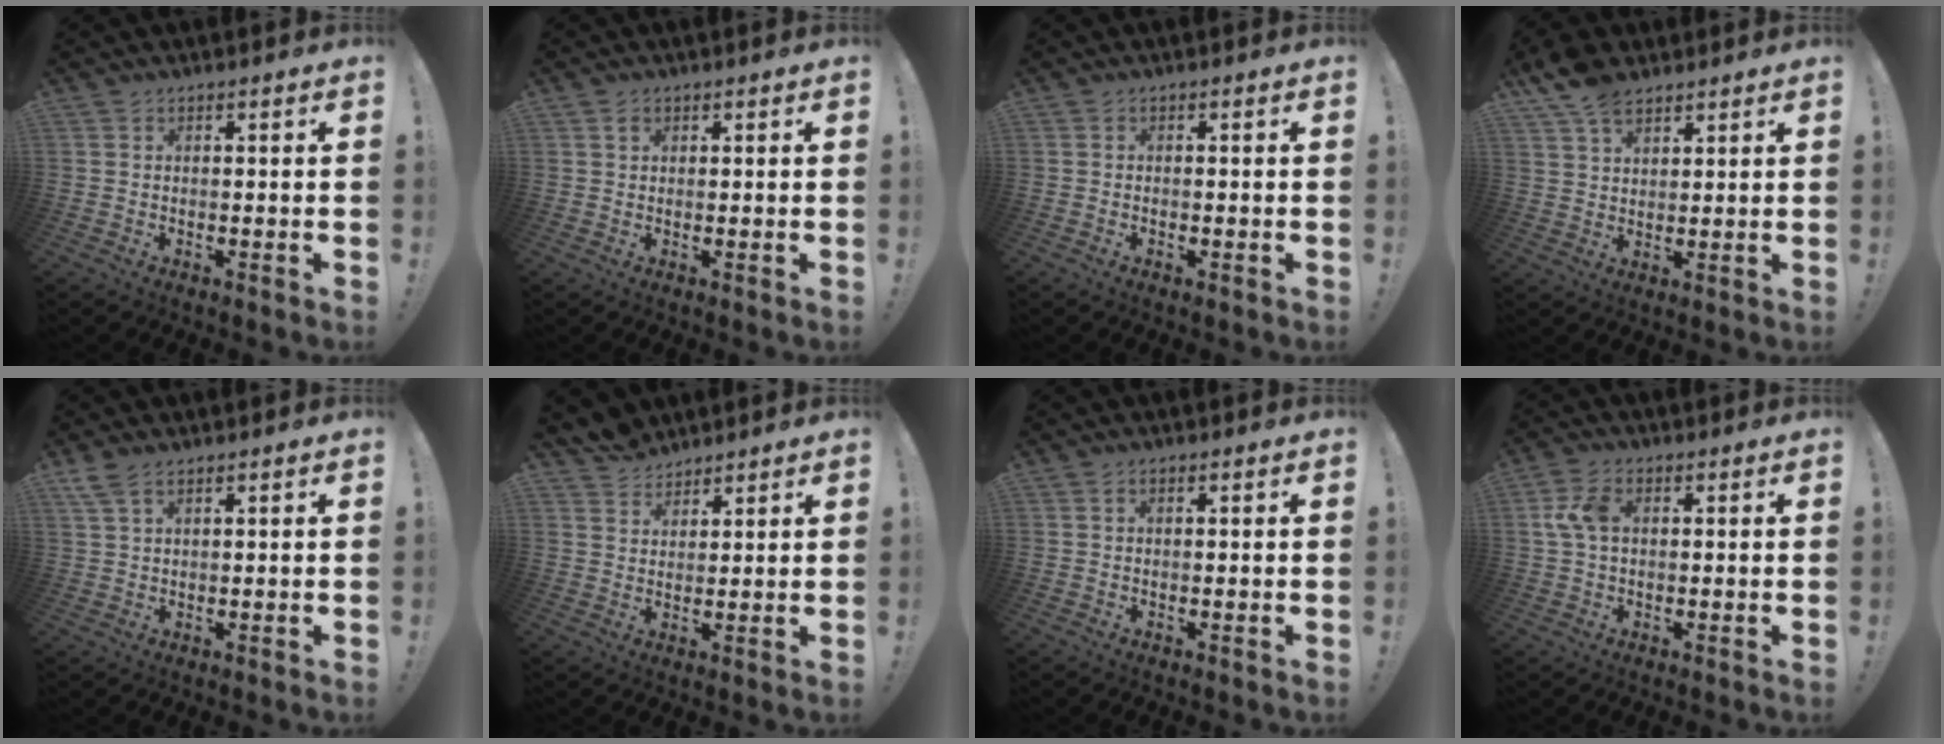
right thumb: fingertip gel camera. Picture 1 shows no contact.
{"total": 1.5, "force": [1.0, 1.1, 0.5], "torque": [0.004, -0.004, 0.015]}
{"total": 0.5, "force": [-0.4, 0.4, 0.1], "torque": [-0.006, 0.003, -0.005]}
{"total": 8.6, "force": [6.1, 4.6, 3.9], "torque": [-0.060, -0.032, 0.117]}
{"total": 4.4, "force": [3.1, 1.9, 2.6], "torque": [-0.056, -0.006, 0.060]}
{"total": 6.1, "force": [5.3, 2.9, 0.6], "torque": [-0.016, -0.035, 0.105]}
{"total": 0.6, "force": [0.2, 0.4, 0.5], "torque": [-0.002, -0.001, 0.001]}
{"total": 7.7, "force": [1.3, 5.1, 5.6], "torque": [-0.114, 0.012, 0.029]}